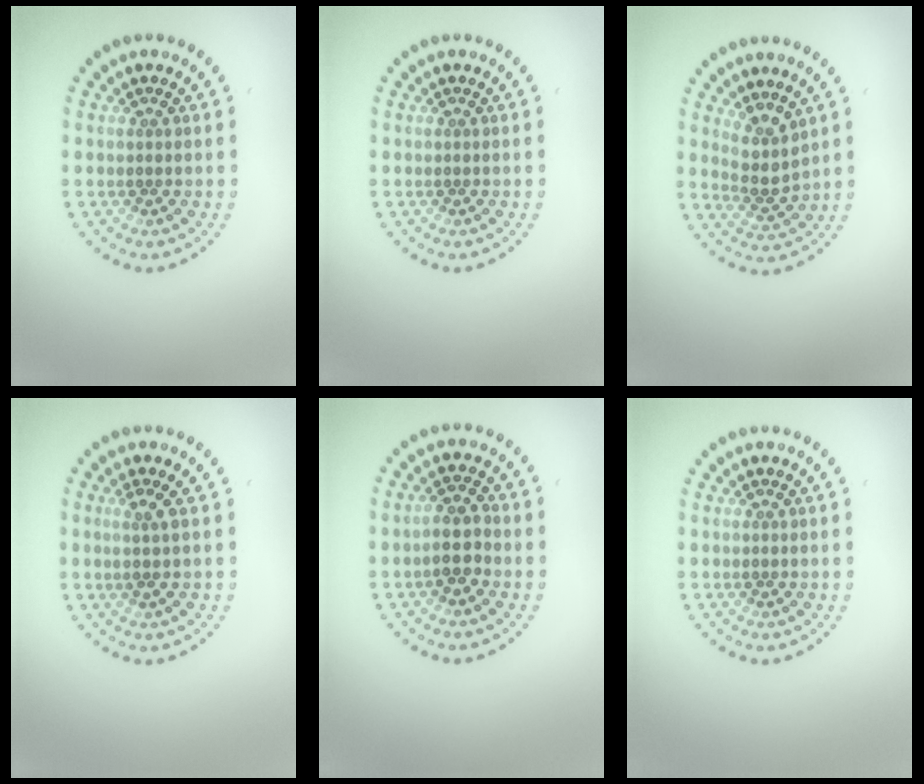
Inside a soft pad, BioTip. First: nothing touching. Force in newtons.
{"total": 0.0}
{"total": 2.8, "press": 2.1, "slide": 1.8}
{"total": 1.4, "press": 1.1, "slide": 0.9}
{"total": 2.5, "press": 2.2, "slide": 1.1}
{"total": 0.0}